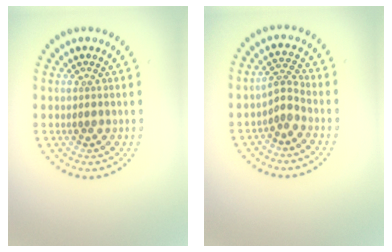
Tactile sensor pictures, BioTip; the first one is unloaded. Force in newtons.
{"total": 2.0, "press": 1.4, "slide": 1.5}